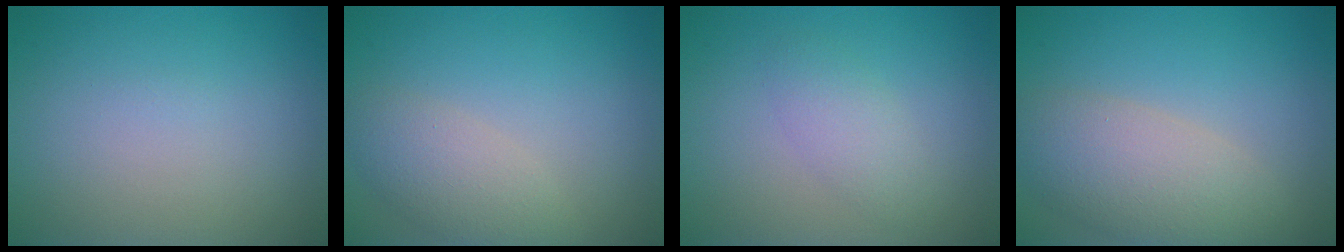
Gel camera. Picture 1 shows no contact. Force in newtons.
{"total": 3.2, "press": 3.2, "slide": 0.2}
{"total": 2.1, "press": 2.1, "slide": 0.0}
{"total": 5.5, "press": 5.5, "slide": 0.4}